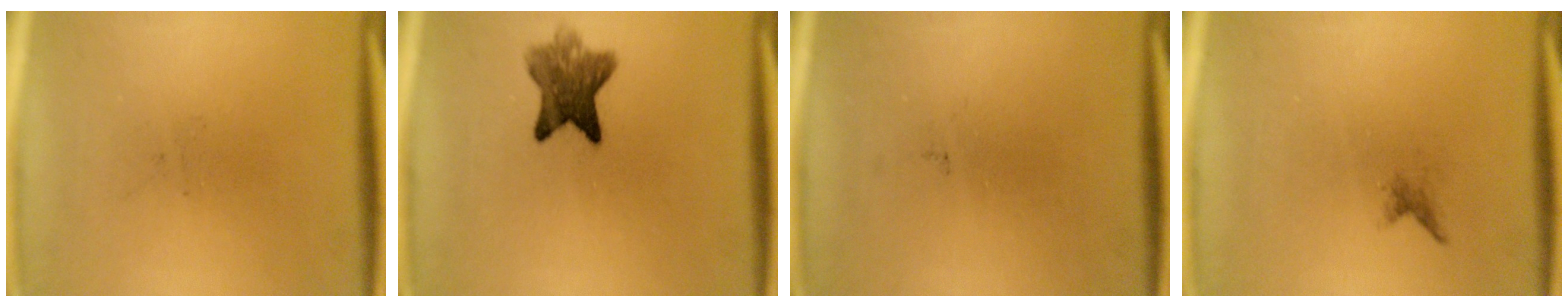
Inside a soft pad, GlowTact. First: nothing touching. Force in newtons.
{"total": 6.9}
{"total": 0.0}
{"total": 0.7}